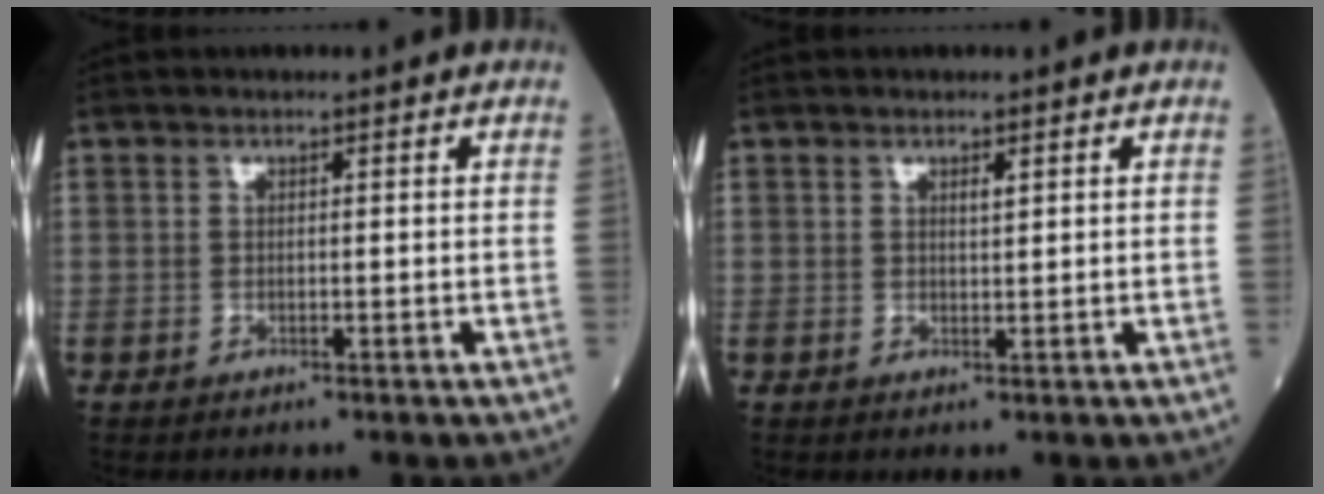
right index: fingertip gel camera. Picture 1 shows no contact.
{"total": 0.9, "force": [0.6, 0.2, 0.7], "torque": [-0.015, -0.004, 0.010]}